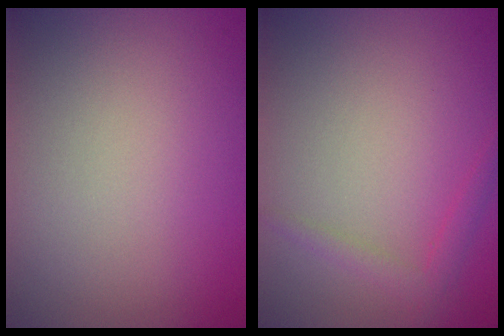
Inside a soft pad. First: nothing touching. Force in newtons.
{"total": 1.6, "press": 1.6, "slide": 0.1}